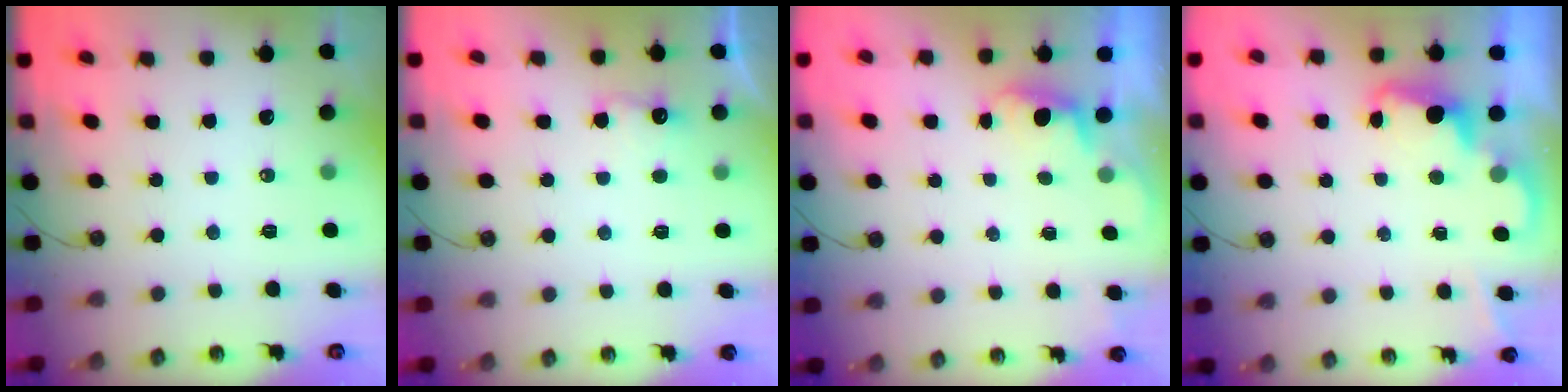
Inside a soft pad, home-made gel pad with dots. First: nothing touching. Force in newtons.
{"total": 5.1, "press": 5.0, "slide": 1.0}
{"total": 0.7, "press": 0.1, "slide": 0.7}
{"total": 2.3, "press": 2.3, "slide": 0.5}